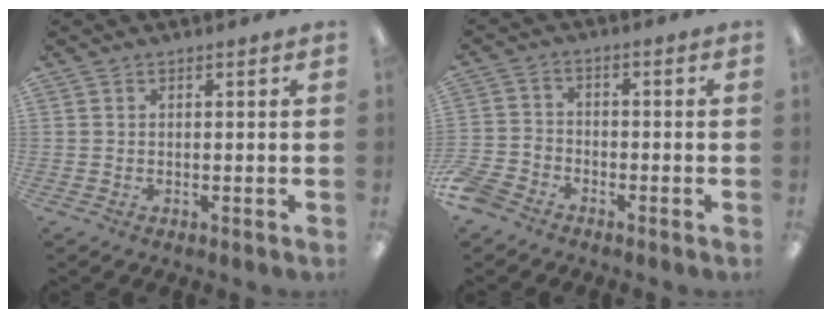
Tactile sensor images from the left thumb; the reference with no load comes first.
{"total": 6.1, "force": [-4.9, 3.0, 2.2], "torque": [-0.050, 0.021, -0.095]}